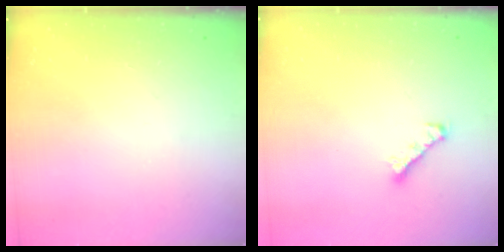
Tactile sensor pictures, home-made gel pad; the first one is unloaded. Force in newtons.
{"total": 3.5, "press": 3.4, "slide": 0.7}